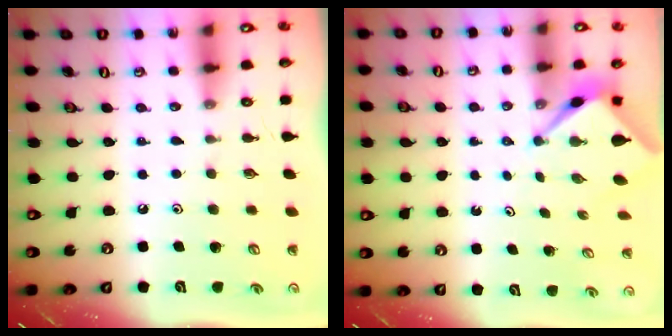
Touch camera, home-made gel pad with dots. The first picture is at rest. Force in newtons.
{"total": 2.7, "press": 2.7, "slide": 0.2}